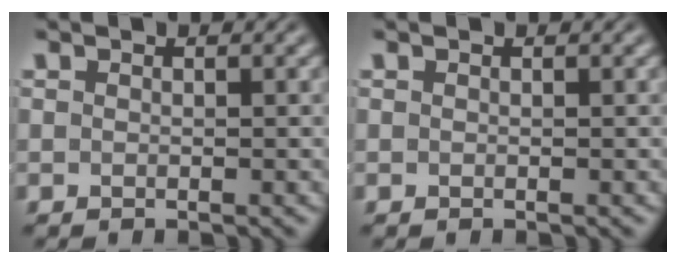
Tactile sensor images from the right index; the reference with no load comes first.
{"total": 0.0}